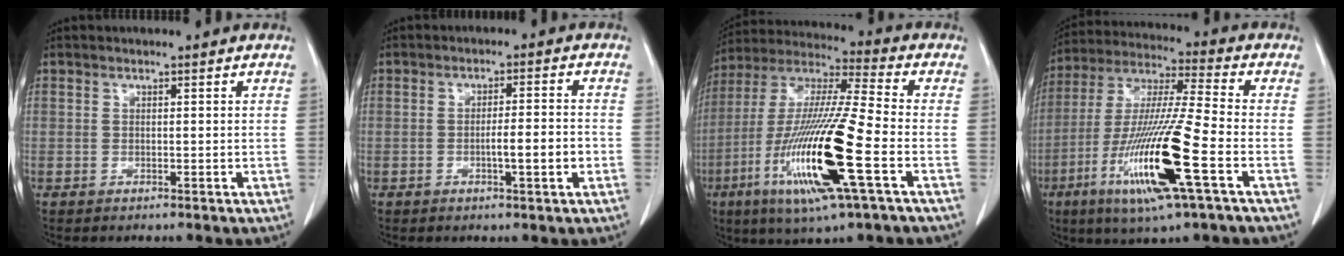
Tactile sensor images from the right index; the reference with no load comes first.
{"total": 4.8, "force": [-1.4, 0.3, 4.6], "torque": [-0.070, 0.003, -0.018]}
{"total": 20.6, "force": [-6.9, 1.1, 19.3], "torque": [-0.414, -0.032, -0.134]}
{"total": 18.4, "force": [-6.8, 0.3, 17.1], "torque": [-0.358, -0.028, -0.129]}